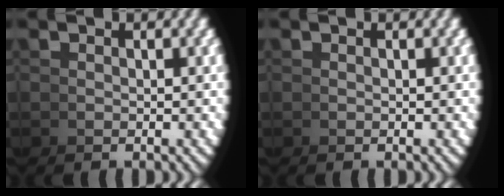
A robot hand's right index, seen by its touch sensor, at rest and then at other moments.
{"total": 0.0}